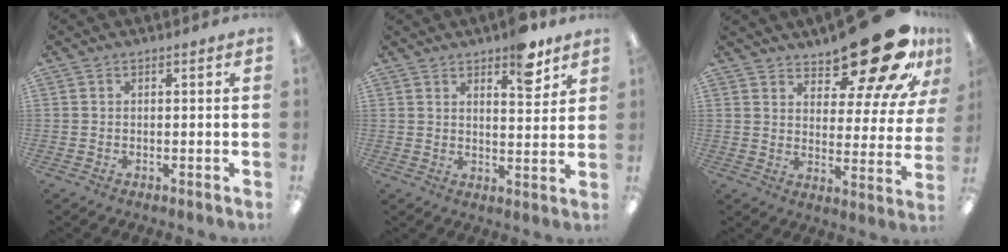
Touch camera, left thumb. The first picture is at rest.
{"total": 8.2, "force": [5.8, 3.1, 4.9], "torque": [-0.045, -0.035, 0.093]}
{"total": 21.4, "force": [15.9, 7.9, 12.0], "torque": [-0.152, -0.107, 0.259]}